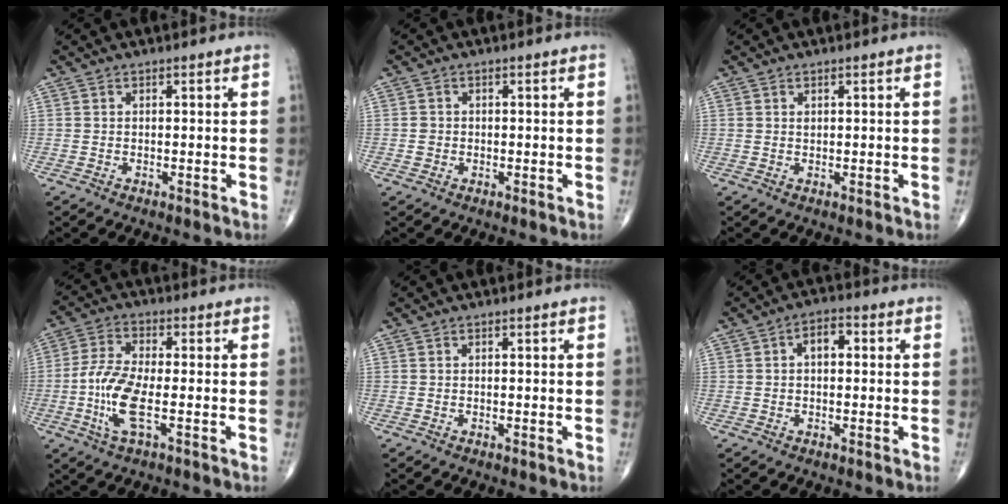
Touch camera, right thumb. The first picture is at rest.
{"total": 1.5, "force": [-0.3, 1.4, 0.5], "torque": [-0.002, 0.004, -0.003]}
{"total": 0.6, "force": [0.2, 0.4, 0.3], "torque": [-0.005, 0.000, 0.005]}
{"total": 9.5, "force": [-2.3, 2.8, 8.8], "torque": [-0.201, 0.004, -0.051]}
{"total": 0.0}
{"total": 4.2, "force": [0.5, 2.5, 3.3], "torque": [-0.044, 0.015, 0.001]}